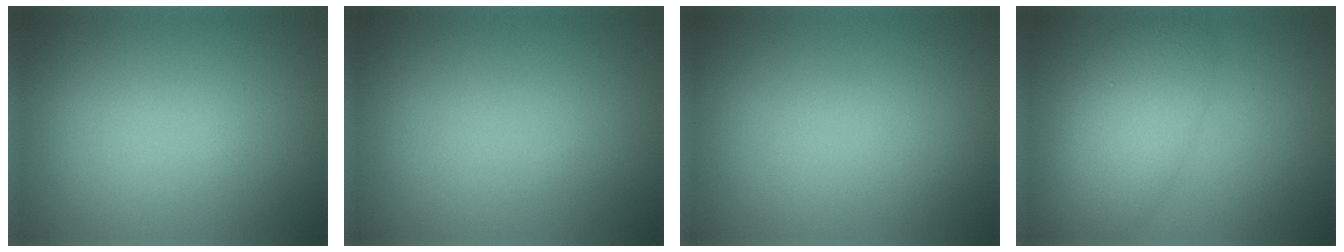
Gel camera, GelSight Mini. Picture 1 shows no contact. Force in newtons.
{"total": 0.0}
{"total": 0.0}
{"total": 5.1, "press": 5.1, "slide": 0.1}